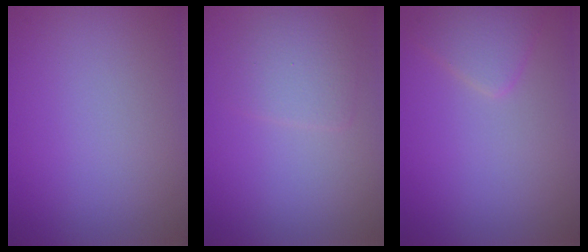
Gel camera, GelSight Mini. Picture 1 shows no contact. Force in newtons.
{"total": 2.4, "press": 2.4, "slide": 0.1}
{"total": 2.3, "press": 2.3, "slide": 0.1}